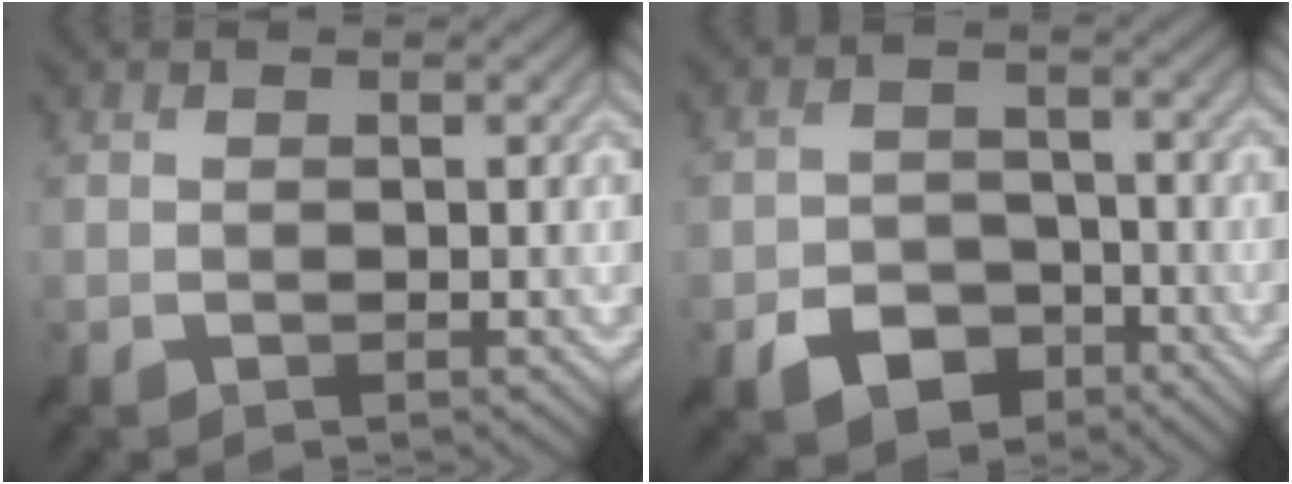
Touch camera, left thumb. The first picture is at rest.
{"total": 5.2, "force": [-3.2, 3.5, 2.1], "torque": [-0.042, -0.006, -0.060]}